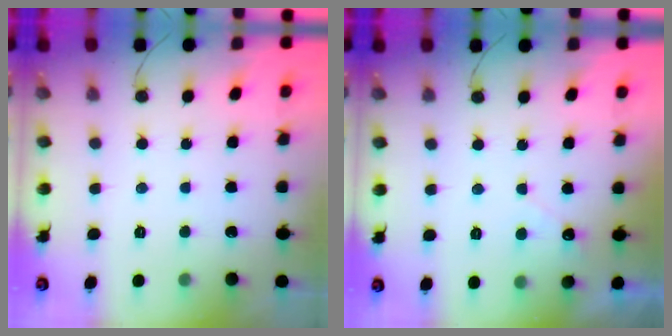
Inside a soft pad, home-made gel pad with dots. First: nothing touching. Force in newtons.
{"total": 2.8, "press": 2.8, "slide": 0.2}